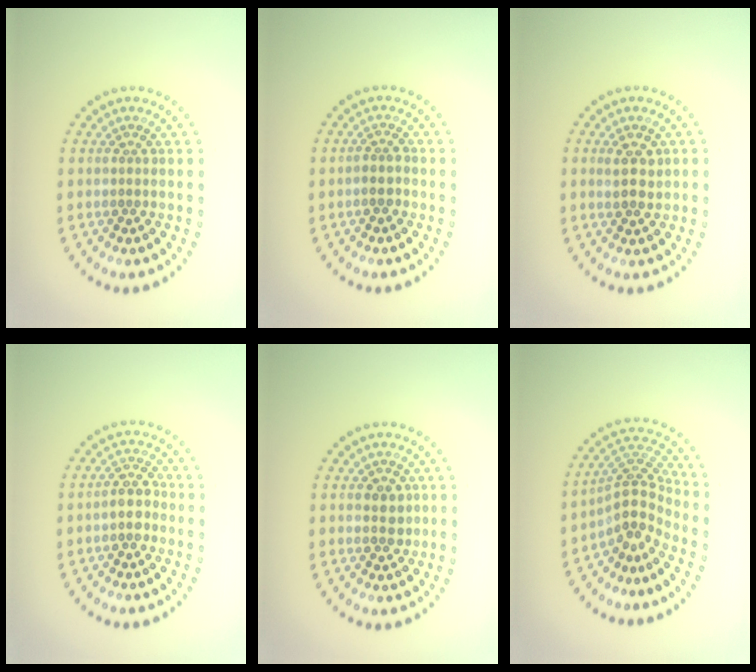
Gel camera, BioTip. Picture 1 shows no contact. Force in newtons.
{"total": 1.5, "press": 1.3, "slide": 0.6}
{"total": 2.1, "press": 2.0, "slide": 0.5}
{"total": 2.4, "press": 2.1, "slide": 1.1}
{"total": 1.8, "press": 1.7, "slide": 0.4}
{"total": 4.0, "press": 2.7, "slide": 2.9}